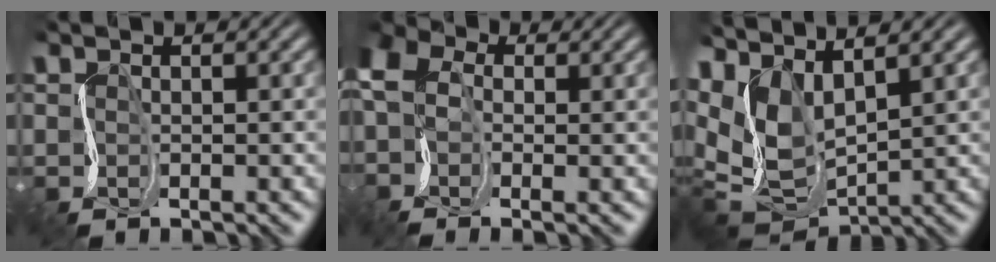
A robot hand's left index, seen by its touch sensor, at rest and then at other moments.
{"total": 6.8, "force": [-0.7, 4.6, 4.9], "torque": [-0.094, 0.016, -0.038]}
{"total": 6.7, "force": [2.1, 3.2, 5.5], "torque": [-0.125, -0.007, 0.046]}